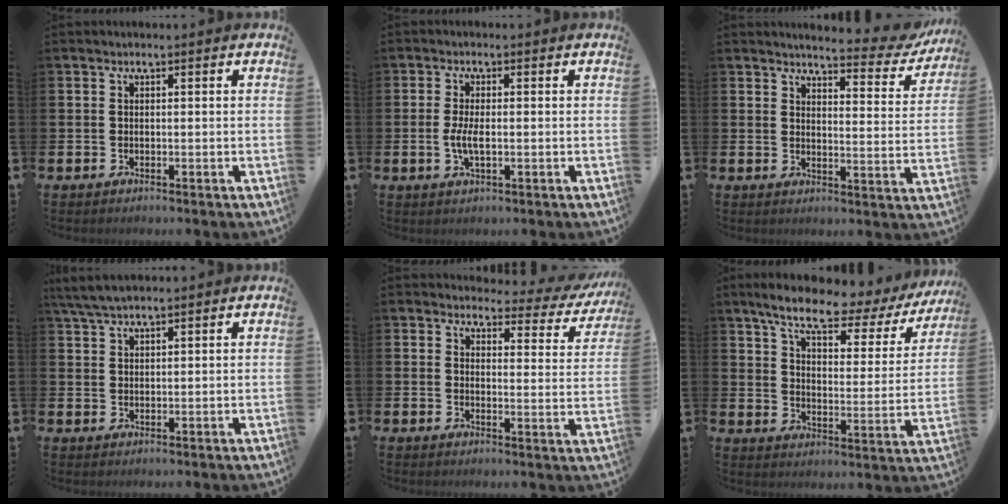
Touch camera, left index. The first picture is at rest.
{"total": 3.2, "force": [-0.3, 1.2, 2.9], "torque": [-0.049, 0.002, -0.007]}
{"total": 4.2, "force": [3.9, 0.7, 1.1], "torque": [-0.019, -0.034, 0.059]}
{"total": 4.1, "force": [3.6, 0.8, 1.8], "torque": [-0.047, -0.003, 0.068]}
{"total": 2.8, "force": [2.5, 1.3, 0.5], "torque": [-0.015, -0.028, 0.033]}
{"total": 8.9, "force": [7.3, 2.0, 4.6], "torque": [-0.110, -0.044, 0.118]}